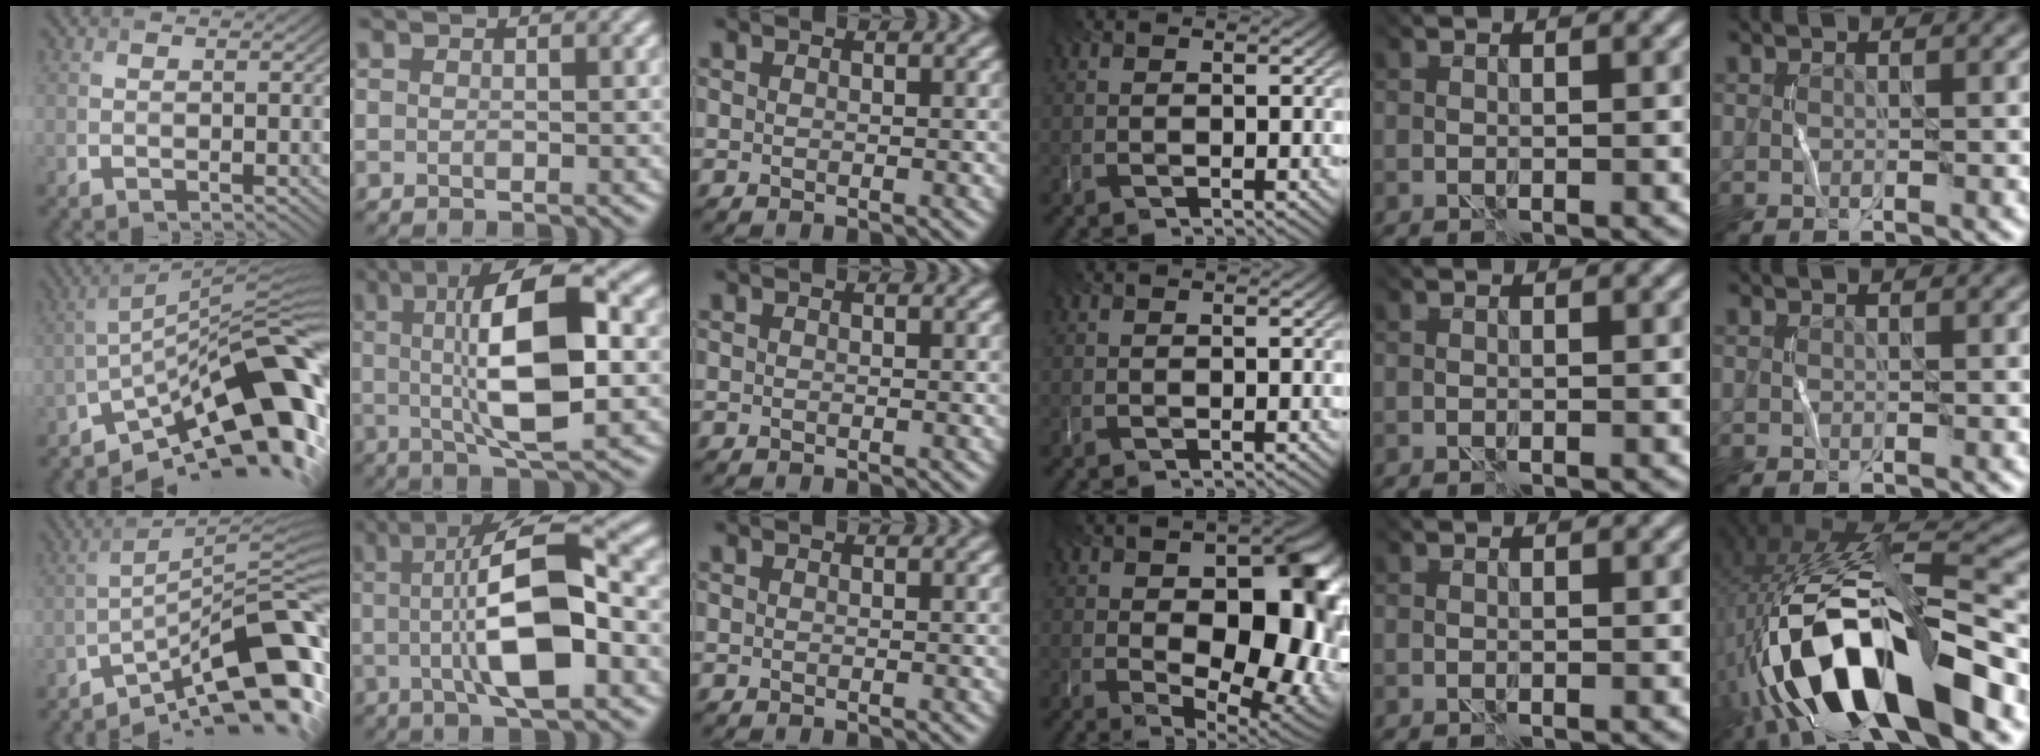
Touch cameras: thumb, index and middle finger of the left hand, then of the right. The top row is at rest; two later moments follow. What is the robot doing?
{"motion": "wrap", "object": "string"}